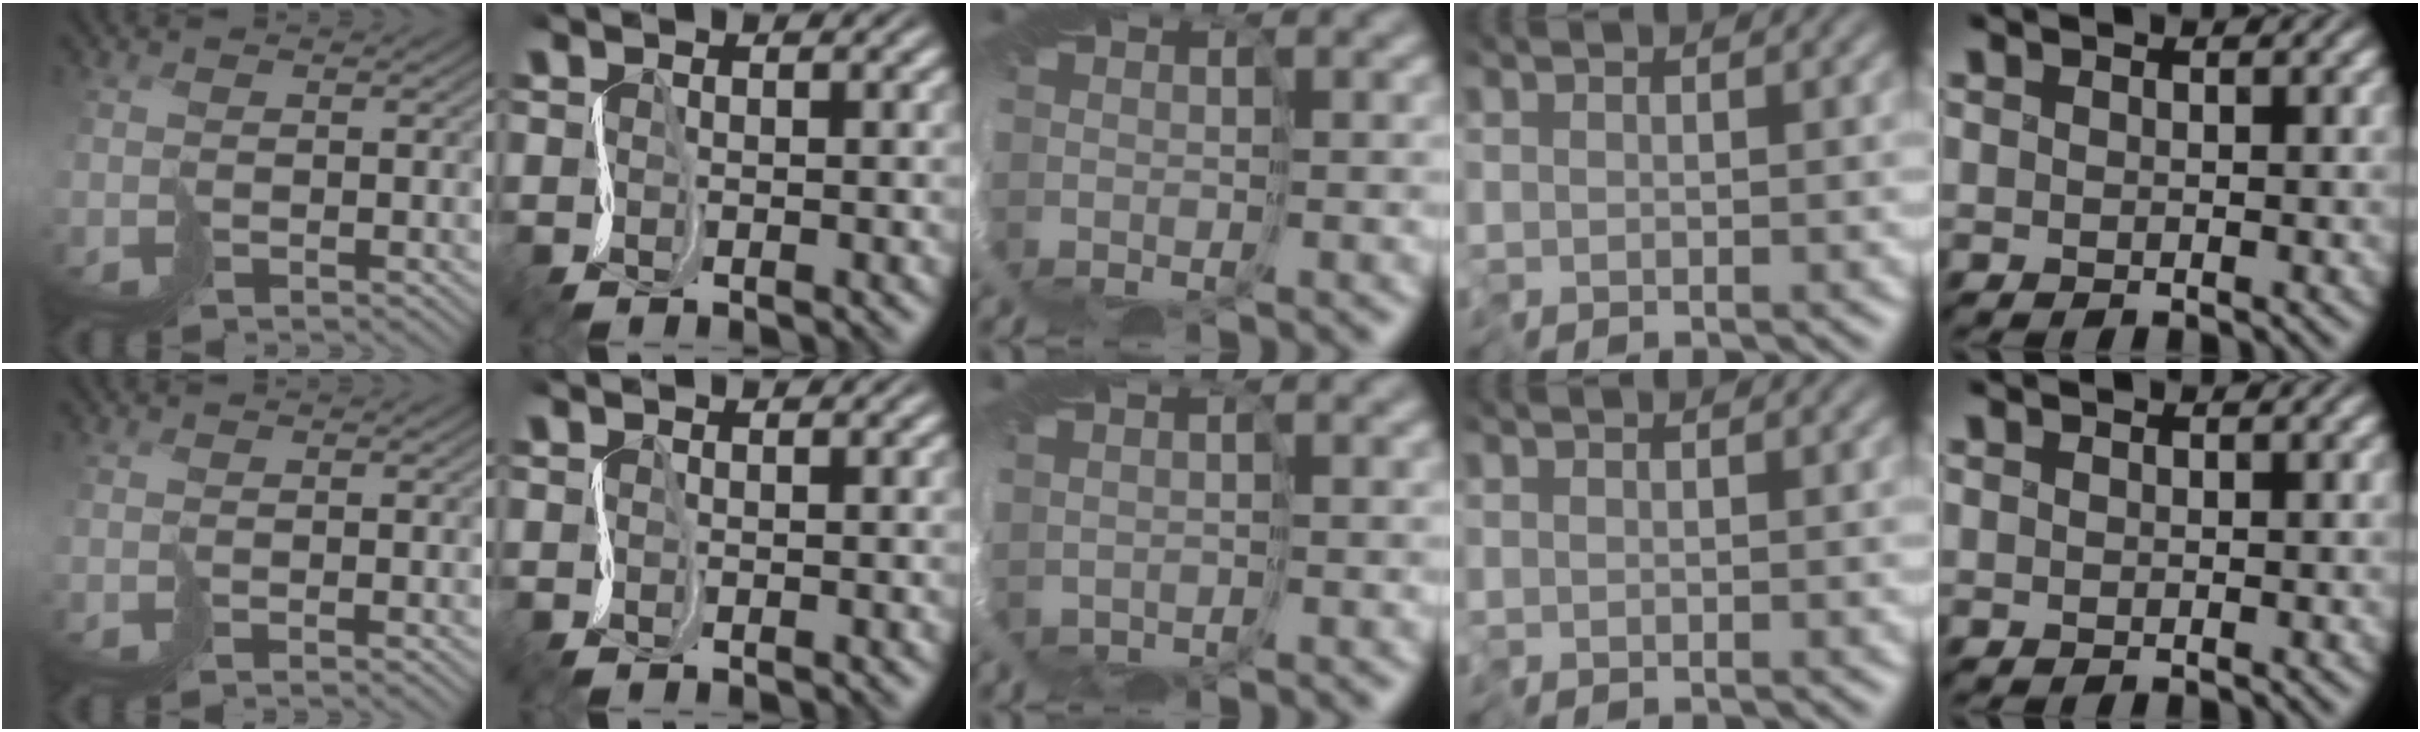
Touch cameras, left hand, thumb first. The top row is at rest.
{"thumb": {"total": 0.8, "force": [-0.7, -0.3, 0.2], "torque": [-0.002, 0.003, -0.011]}, "middle": {"total": 0.7, "force": [0.6, -0.1, -0.3], "torque": [0.002, 0.008, 0.021]}}